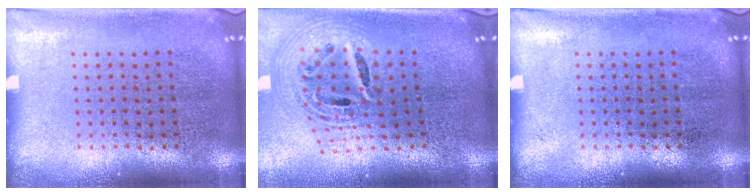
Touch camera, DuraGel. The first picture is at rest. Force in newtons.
{"total": 2.7, "press": 1.8, "slide": 1.9}
{"total": 0.0}